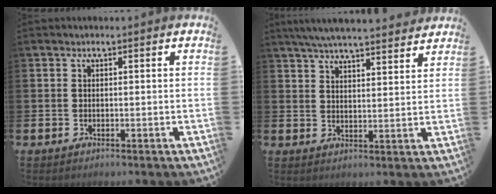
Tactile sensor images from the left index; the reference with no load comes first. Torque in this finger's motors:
{"motor_torque": [1.06, -1.07, 0.66, 0.21]}